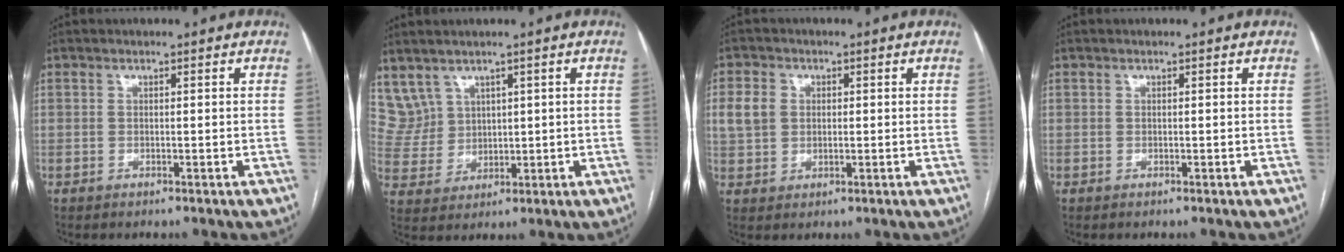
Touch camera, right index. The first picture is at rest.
{"total": 5.4, "force": [3.5, 4.1, 0.4], "torque": [-0.023, 0.021, 0.089]}
{"total": 5.0, "force": [1.0, 4.2, 2.5], "torque": [-0.058, 0.014, 0.020]}
{"total": 0.0}